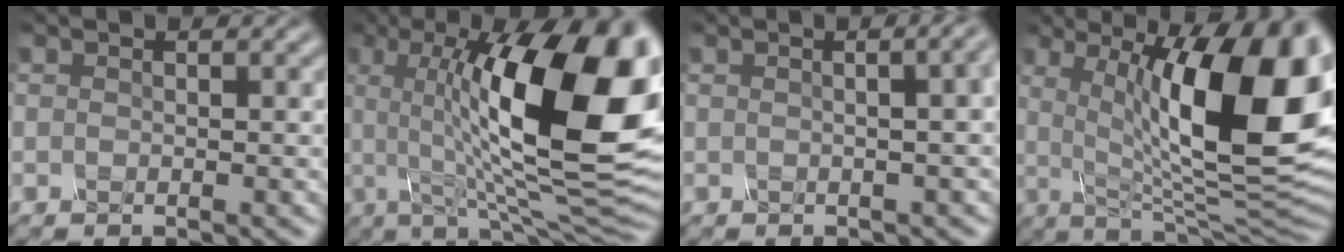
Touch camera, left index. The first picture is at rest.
{"total": 17.6, "force": [3.1, 5.4, 16.5], "torque": [-0.235, 0.006, 0.047]}
{"total": 8.4, "force": [1.8, 4.6, 6.8], "torque": [-0.007, 0.055, -0.025]}
{"total": 15.8, "force": [2.7, 4.8, 14.9], "torque": [-0.193, 0.002, 0.039]}